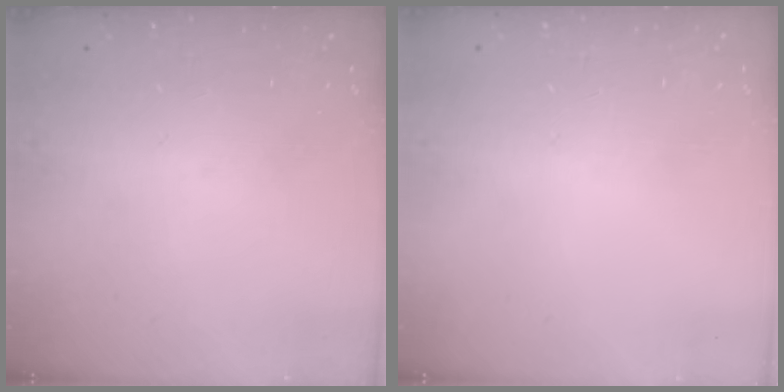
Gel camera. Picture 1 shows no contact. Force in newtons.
{"total": 2.6, "press": 2.6, "slide": 0.2}